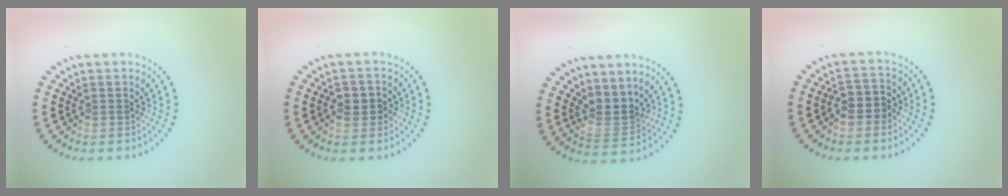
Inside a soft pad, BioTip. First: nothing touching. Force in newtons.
{"total": 2.0, "press": 2.0, "slide": 0.4}
{"total": 2.4, "press": 2.0, "slide": 1.5}
{"total": 2.3, "press": 2.1, "slide": 1.0}